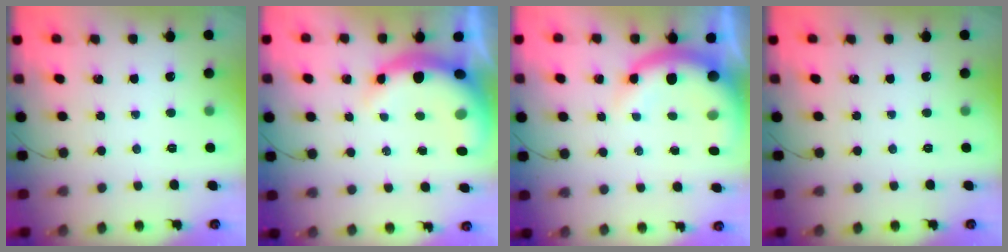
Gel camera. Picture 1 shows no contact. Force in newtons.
{"total": 10.9, "press": 10.6, "slide": 2.5}
{"total": 11.0, "press": 10.8, "slide": 2.1}
{"total": 0.0}